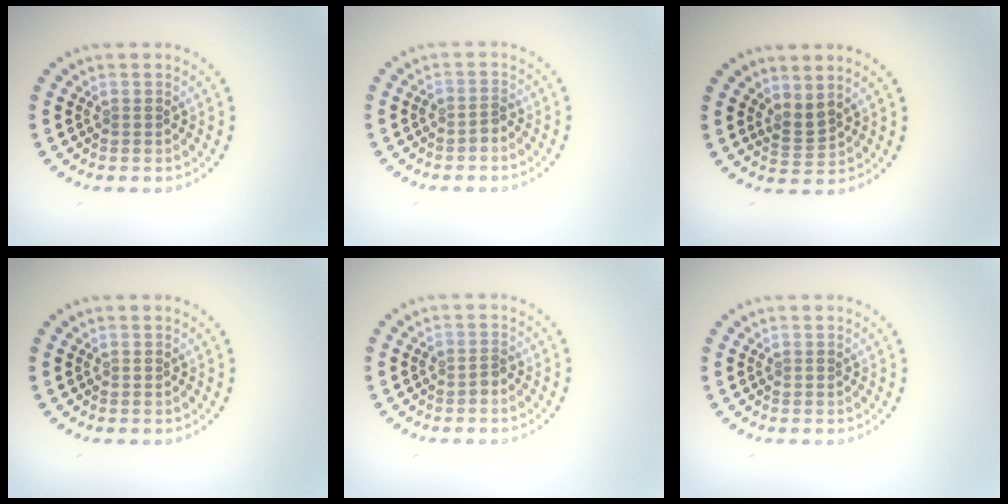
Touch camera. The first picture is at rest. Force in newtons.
{"total": 1.1, "press": 0.8, "slide": 0.6}
{"total": 1.9, "press": 1.3, "slide": 1.3}
{"total": 0.0}
{"total": 1.1, "press": 0.9, "slide": 0.7}
{"total": 0.0}